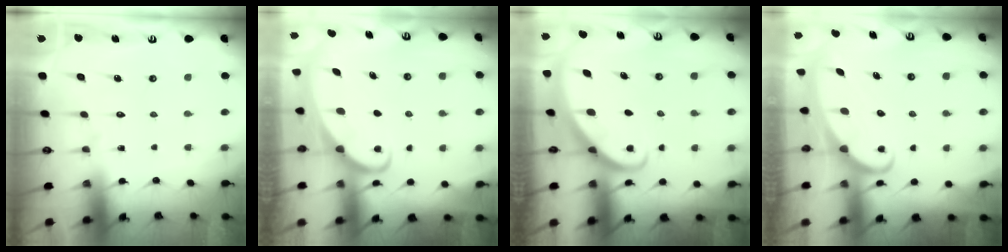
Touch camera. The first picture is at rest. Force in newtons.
{"total": 2.4, "press": 2.4, "slide": 0.3}
{"total": 2.7, "press": 2.7, "slide": 0.1}
{"total": 2.3, "press": 2.3, "slide": 0.3}